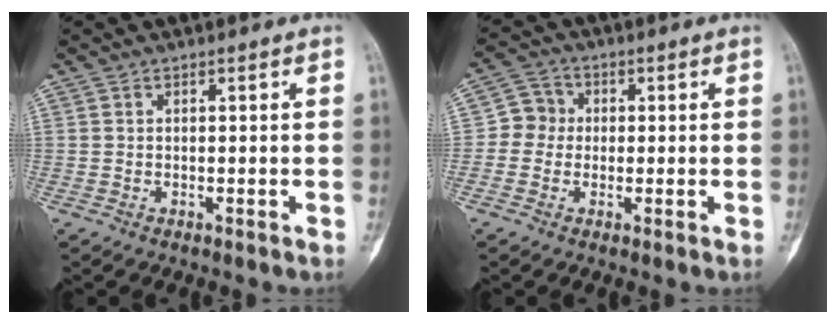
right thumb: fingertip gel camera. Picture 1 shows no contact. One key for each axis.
{"total": 4.7, "fx": -0.3, "fy": 4.4, "fz": 1.5, "tx": 0.002, "ty": 0.012, "tz": -0.017}